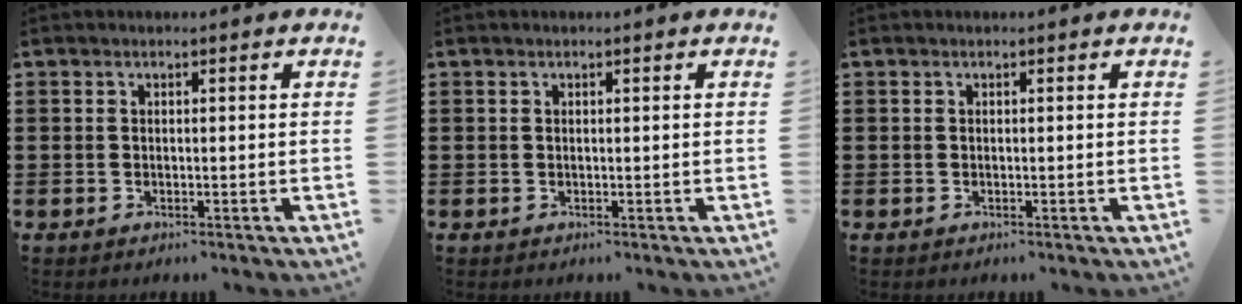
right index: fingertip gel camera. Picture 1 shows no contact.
{"total": 0.0}
{"total": 0.0}